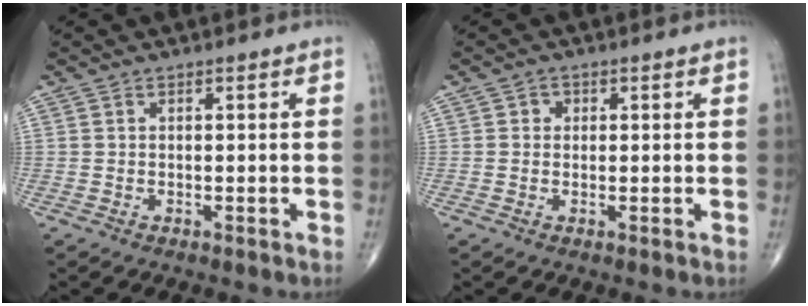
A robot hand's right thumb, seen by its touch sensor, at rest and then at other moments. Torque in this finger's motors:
{"motor_torque": [-0.31, 0.14, -0.10, -0.05, 0.01]}